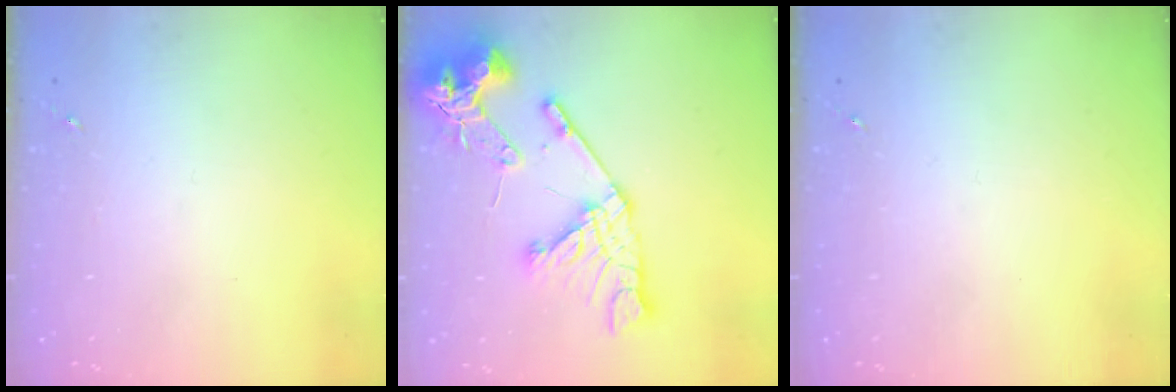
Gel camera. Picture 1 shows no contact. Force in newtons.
{"total": 20.6, "press": 20.5, "slide": 2.4}
{"total": 0.0}